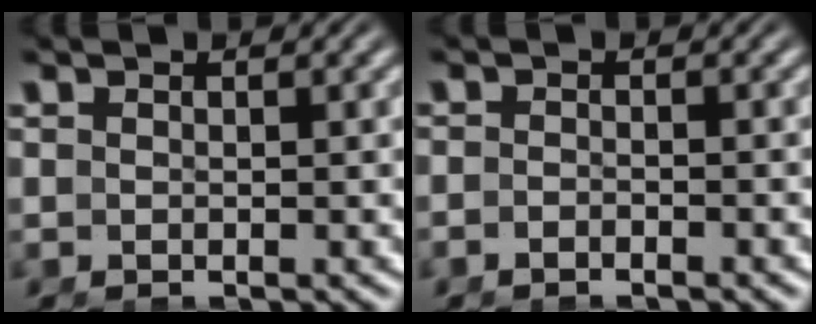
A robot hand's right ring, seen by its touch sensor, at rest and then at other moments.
{"total": 1.3, "force": [-1.3, 0.2, 0.1], "torque": [-0.005, -0.003, -0.024]}